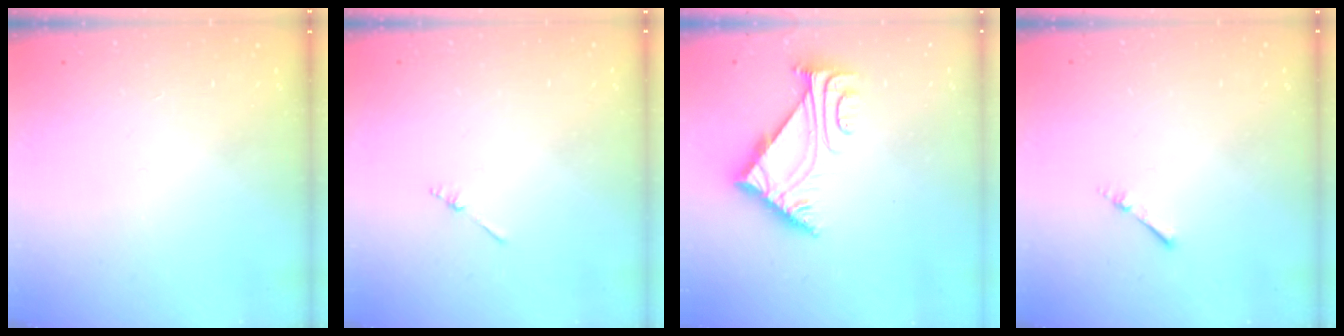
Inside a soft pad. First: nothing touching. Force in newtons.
{"total": 1.3, "press": 1.3, "slide": 0.3}
{"total": 5.5, "press": 5.4, "slide": 0.8}
{"total": 1.7, "press": 1.7, "slide": 0.3}